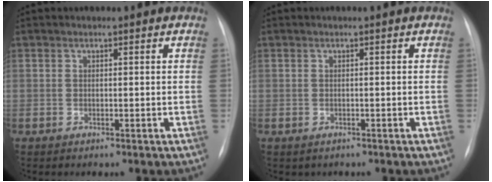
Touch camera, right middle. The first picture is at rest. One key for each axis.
{"total": 0.7, "fx": -0.5, "fy": 0.6, "fz": 0.0, "tx": -0.004, "ty": 0.002, "tz": -0.004}